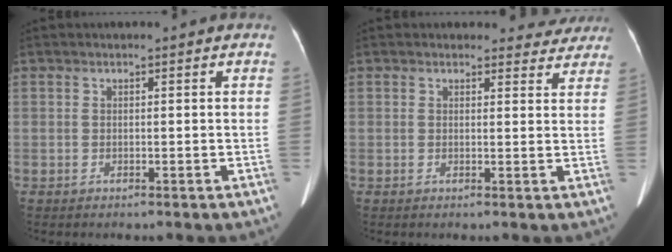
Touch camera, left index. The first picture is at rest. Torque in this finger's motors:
{"motor_torque": [0.75, -0.78, 0.03, 0.02]}